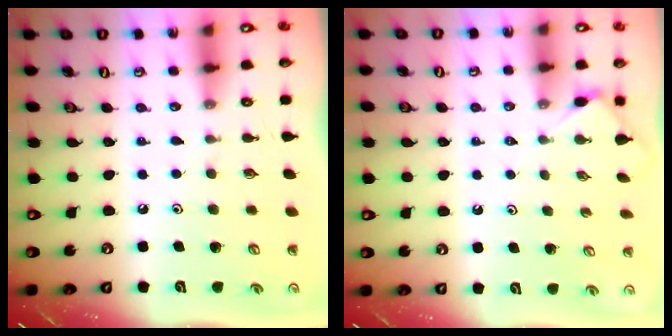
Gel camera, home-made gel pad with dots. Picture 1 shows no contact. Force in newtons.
{"total": 2.9, "press": 2.8, "slide": 0.5}